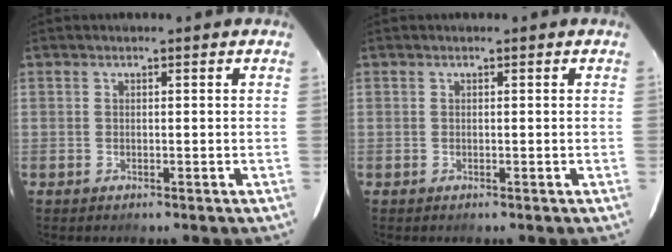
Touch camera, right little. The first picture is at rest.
{"total": 0.0}